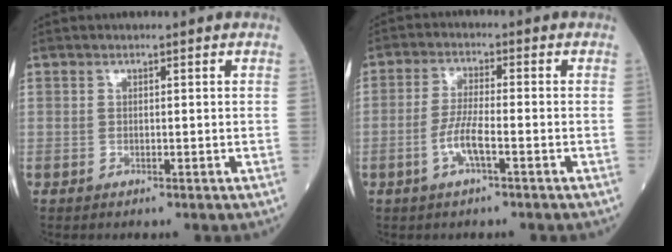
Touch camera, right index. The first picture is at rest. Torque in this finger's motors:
{"motor_torque": [0.44, -0.25, 0.42, 0.08]}